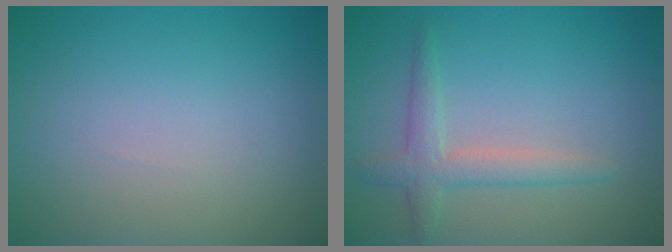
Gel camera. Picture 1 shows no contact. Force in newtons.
{"total": 2.5, "press": 2.5, "slide": 0.1}